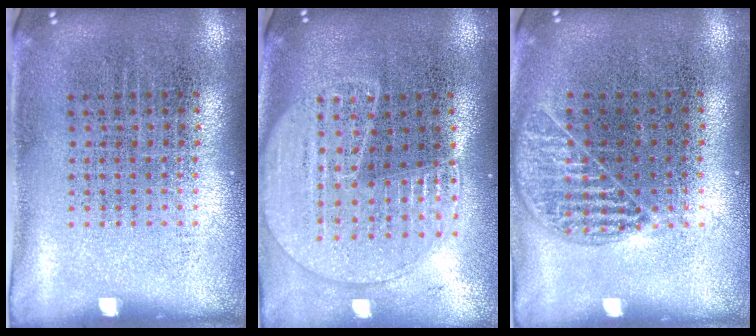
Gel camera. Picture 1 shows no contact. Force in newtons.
{"total": 1.7, "press": 1.6, "slide": 0.6}
{"total": 1.0, "press": 1.0, "slide": 0.3}